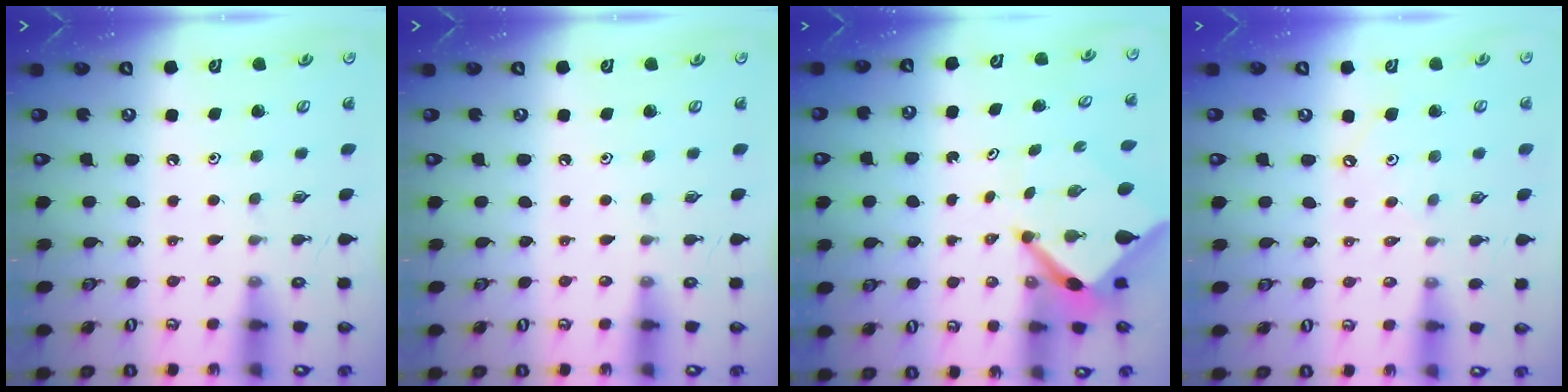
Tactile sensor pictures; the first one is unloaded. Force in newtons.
{"total": 0.0}
{"total": 5.3, "press": 5.3, "slide": 0.6}
{"total": 3.6, "press": 3.6, "slide": 0.6}